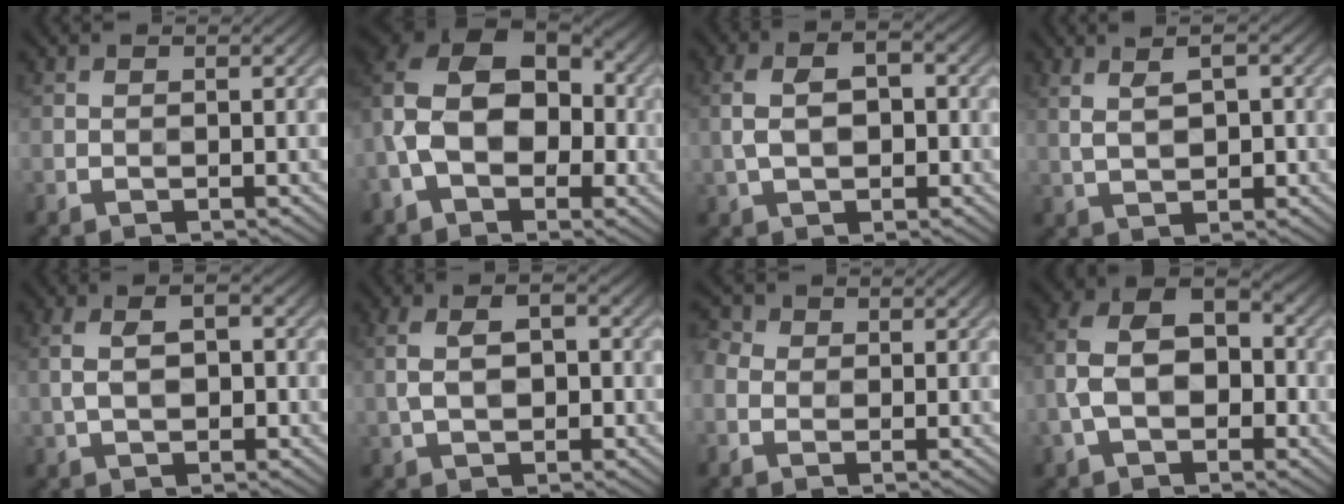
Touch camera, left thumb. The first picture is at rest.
{"total": 11.6, "force": [-1.5, 8.0, 8.3], "torque": [-0.144, 0.007, -0.037]}
{"total": 4.9, "force": [-0.2, 2.8, 4.0], "torque": [-0.086, 0.002, -0.005]}
{"total": 4.7, "force": [1.6, 2.0, 3.9], "torque": [-0.070, 0.004, 0.030]}
{"total": 4.0, "force": [0.1, 2.1, 3.4], "torque": [-0.081, 0.001, 0.005]}
{"total": 4.4, "force": [0.0, 2.4, 3.7], "torque": [-0.084, 0.003, 0.002]}
{"total": 2.7, "force": [0.0, 2.5, 1.2], "torque": [-0.037, 0.007, -0.006]}
{"total": 8.5, "force": [-1.7, 5.7, 6.1], "torque": [-0.128, 0.005, -0.038]}